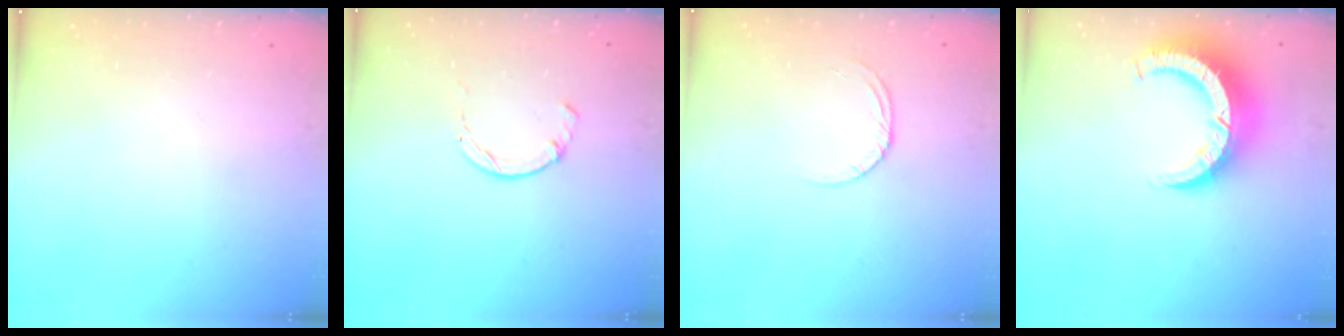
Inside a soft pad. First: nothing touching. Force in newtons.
{"total": 1.7, "press": 1.7, "slide": 0.3}
{"total": 3.2, "press": 3.2, "slide": 0.3}
{"total": 10.9, "press": 10.8, "slide": 1.2}